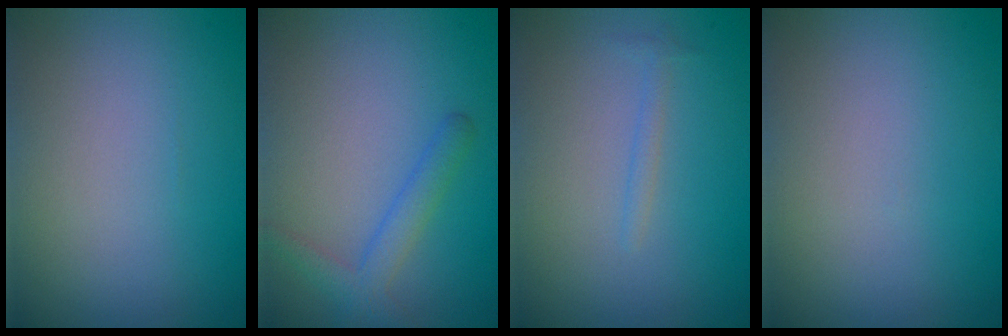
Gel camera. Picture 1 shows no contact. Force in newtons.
{"total": 2.3, "press": 2.3, "slide": 0.1}
{"total": 0.8, "press": 0.8, "slide": 0.0}
{"total": 0.0}